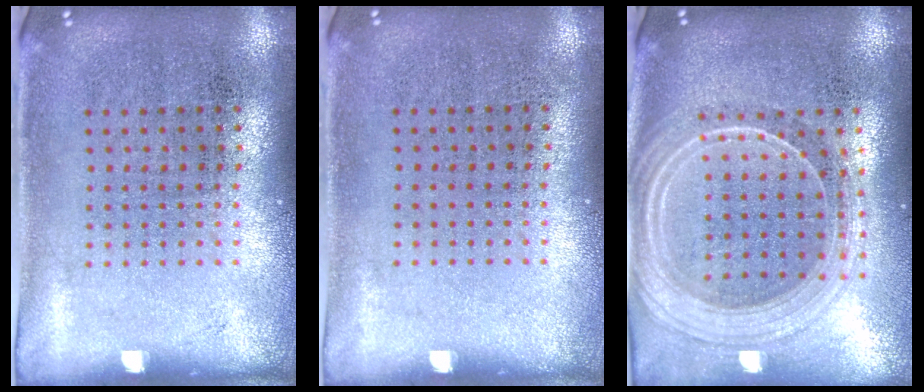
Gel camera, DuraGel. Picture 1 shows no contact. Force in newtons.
{"total": 0.0}
{"total": 2.3, "press": 2.1, "slide": 1.0}